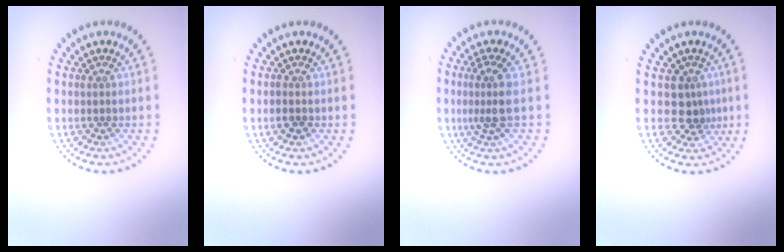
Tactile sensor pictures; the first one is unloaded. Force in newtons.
{"total": 1.1, "press": 1.0, "slide": 0.5}
{"total": 2.5, "press": 1.9, "slide": 1.7}
{"total": 2.3, "press": 1.8, "slide": 1.4}